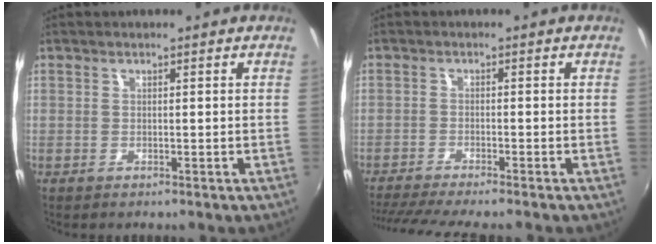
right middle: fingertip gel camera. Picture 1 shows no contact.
{"total": 8.7, "force": [-7.6, -0.2, 4.1], "torque": [-0.099, -0.029, -0.124]}